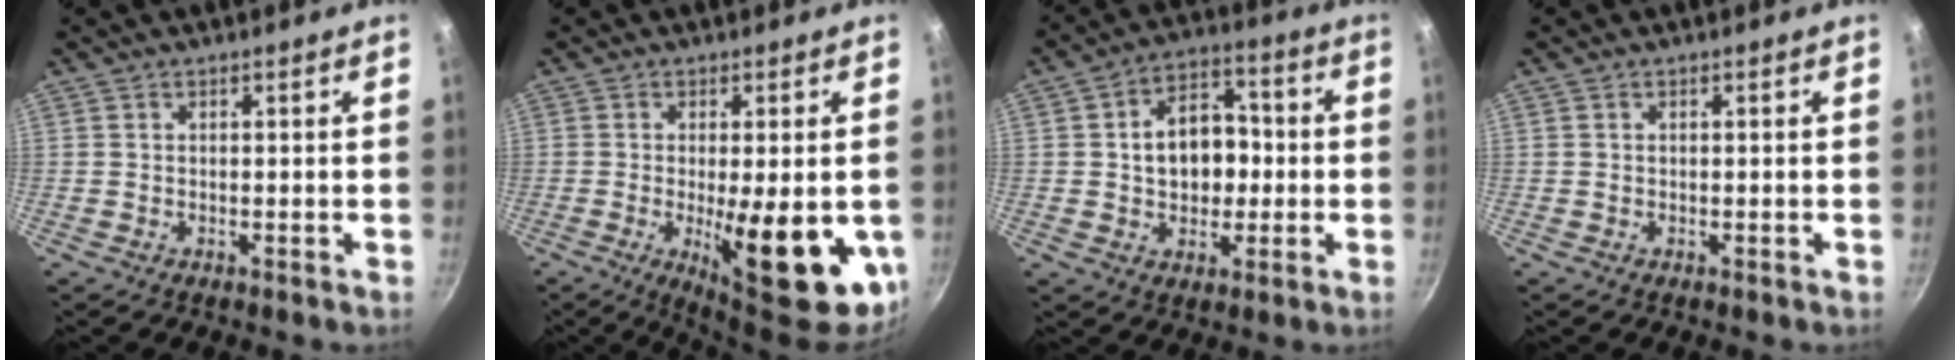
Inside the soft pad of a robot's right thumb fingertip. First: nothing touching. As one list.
[{"total": 18.4, "force": [-4.3, 6.1, 16.8], "torque": [-0.187, -0.026, -0.037]}, {"total": 11.7, "force": [0.1, 8.2, 8.3], "torque": [-0.090, 0.024, -0.003]}, {"total": 0.0}]